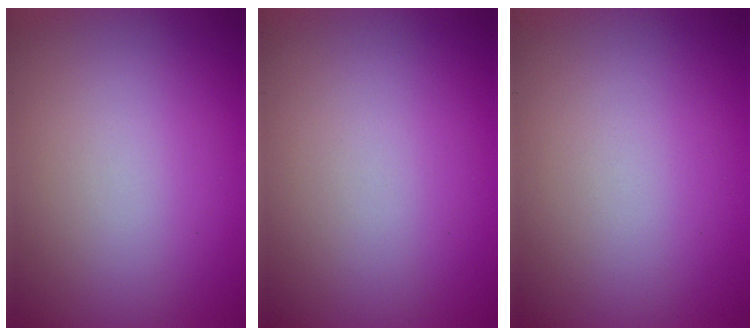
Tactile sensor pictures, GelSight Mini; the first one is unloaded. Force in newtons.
{"total": 0.0}
{"total": 0.0}